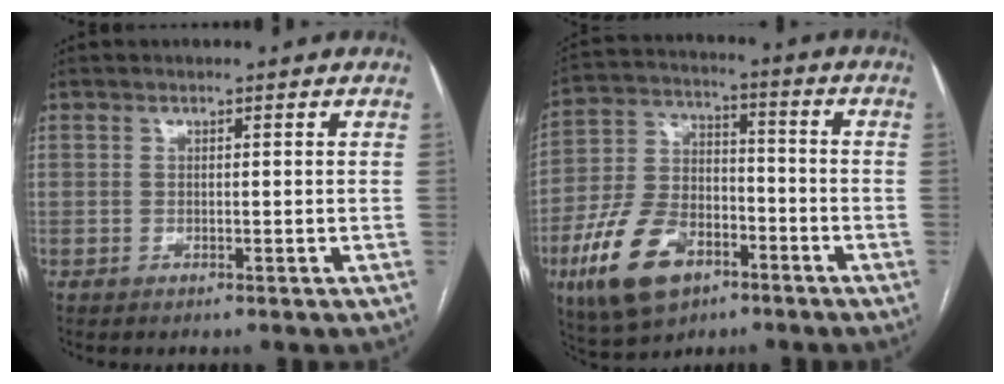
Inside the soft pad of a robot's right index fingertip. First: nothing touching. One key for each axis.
{"total": 14.8, "fx": -7.5, "fy": 8.3, "fz": 9.7, "tx": -0.208, "ty": 0.007, "tz": -0.131}